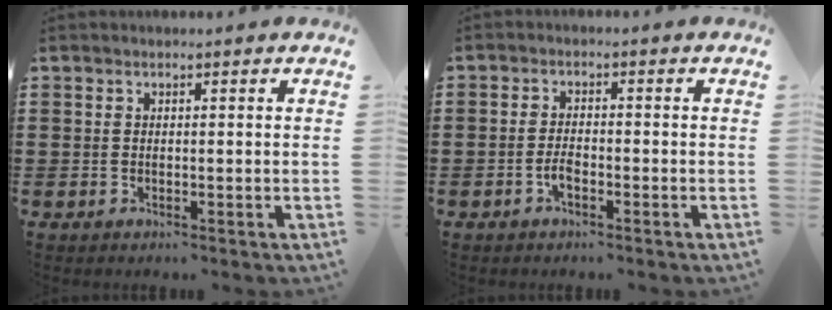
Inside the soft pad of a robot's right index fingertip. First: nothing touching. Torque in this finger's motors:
{"motor_torque": [1.63, 0.51, 0.33, 0.01]}